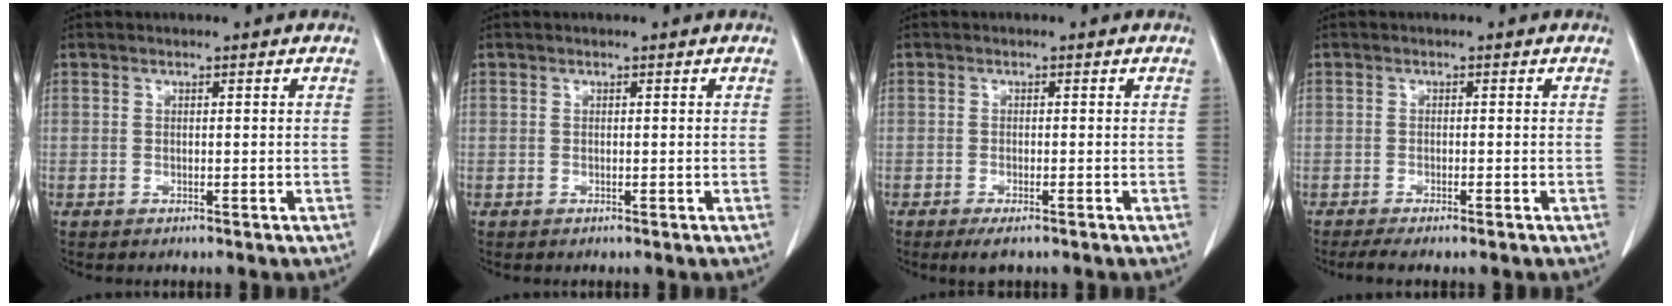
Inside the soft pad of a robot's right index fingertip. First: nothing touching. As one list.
[{"total": 0.0}, {"total": 2.7, "force": [-2.0, 0.7, 1.8], "torque": [-0.022, -0.004, -0.029]}, {"total": 3.9, "force": [-3.1, 0.2, 2.4], "torque": [-0.030, -0.007, -0.045]}]